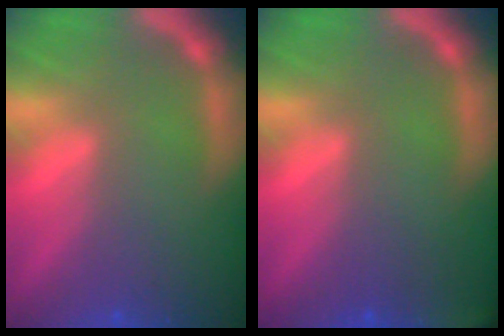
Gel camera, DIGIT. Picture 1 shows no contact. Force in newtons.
{"total": 2.4}